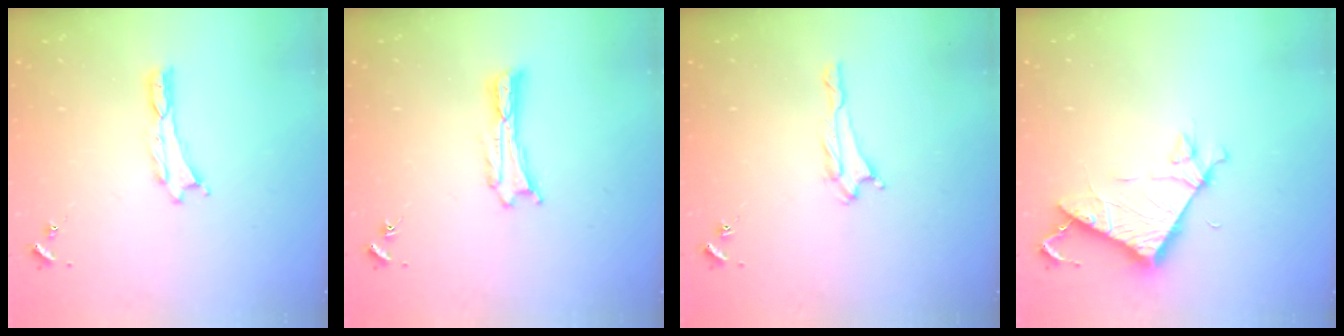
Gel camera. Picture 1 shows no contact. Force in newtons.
{"total": 0.5, "press": 0.5, "slide": 0.2}
{"total": 1.7, "press": 1.7, "slide": 0.3}
{"total": 7.2, "press": 7.2, "slide": 0.4}